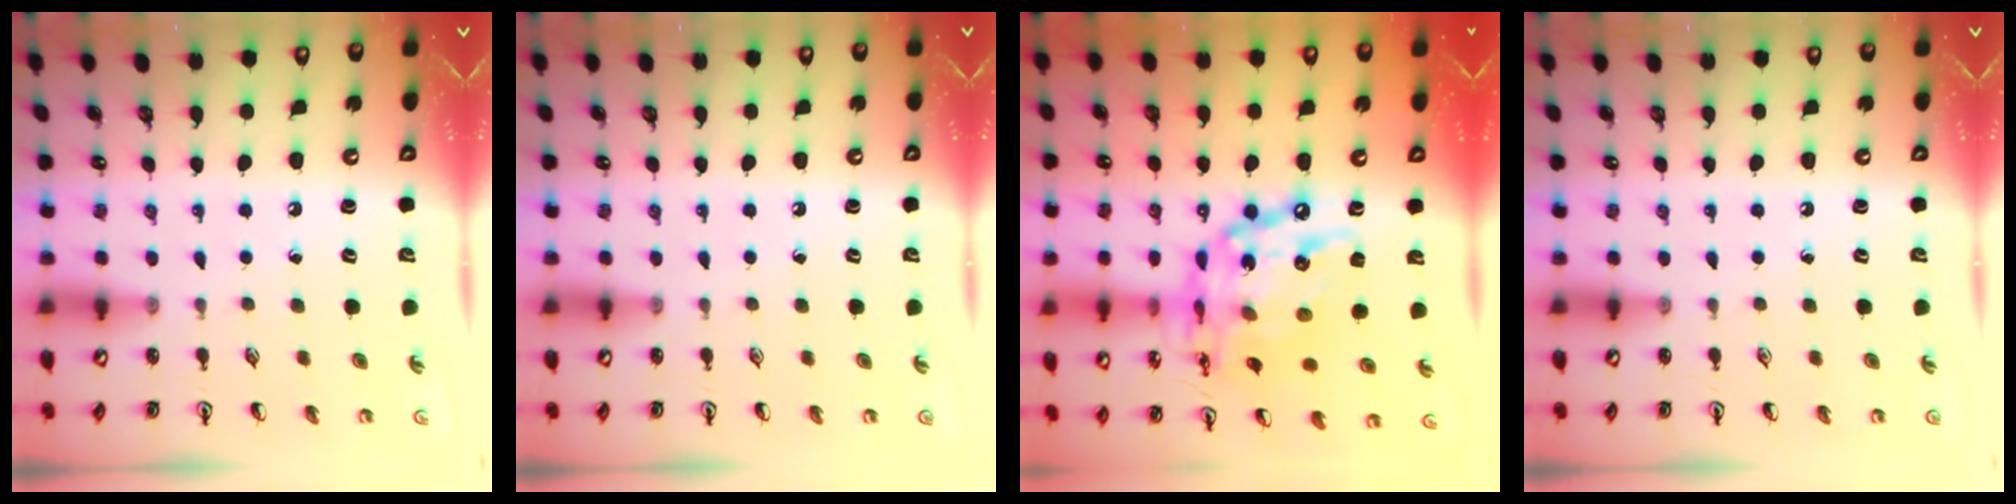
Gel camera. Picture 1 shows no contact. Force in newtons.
{"total": 0.0}
{"total": 21.7, "press": 21.6, "slide": 1.8}
{"total": 0.0}